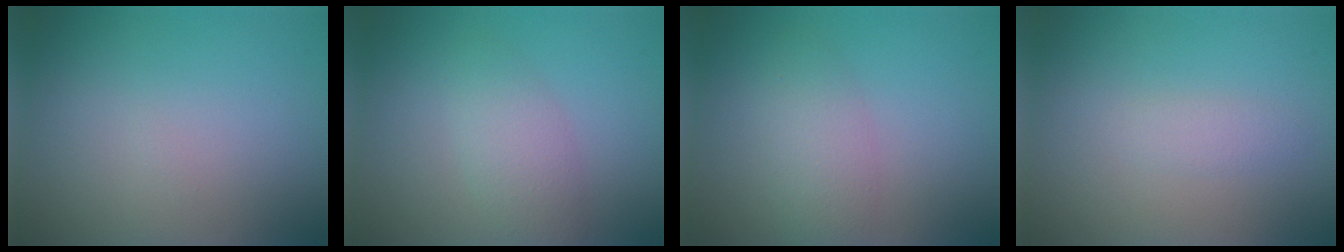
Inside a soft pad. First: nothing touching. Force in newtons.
{"total": 2.7, "press": 2.7, "slide": 0.1}
{"total": 2.8, "press": 2.8, "slide": 0.1}
{"total": 1.1, "press": 1.1, "slide": 0.1}